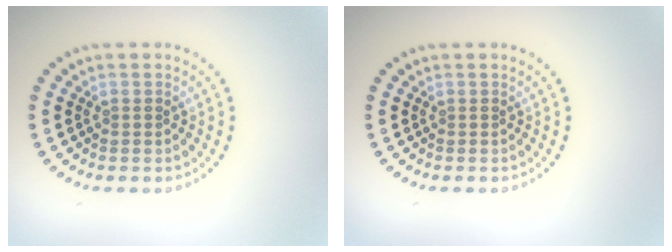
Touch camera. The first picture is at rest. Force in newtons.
{"total": 0.0}